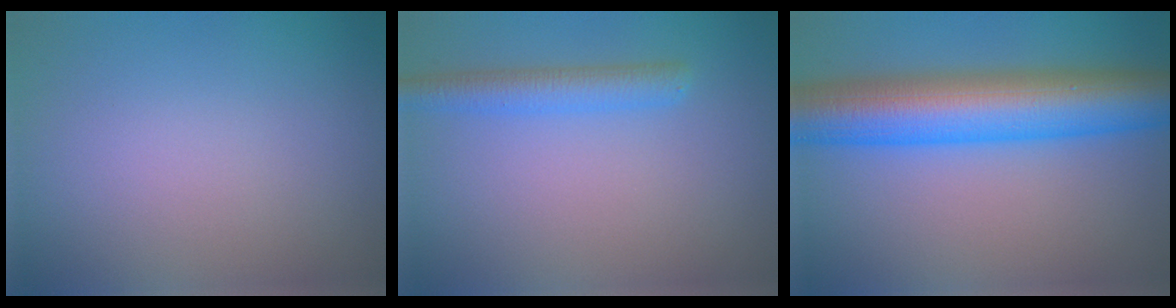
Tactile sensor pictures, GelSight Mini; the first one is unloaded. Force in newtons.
{"total": 2.9, "press": 2.9, "slide": 0.2}
{"total": 10.5, "press": 10.4, "slide": 0.2}